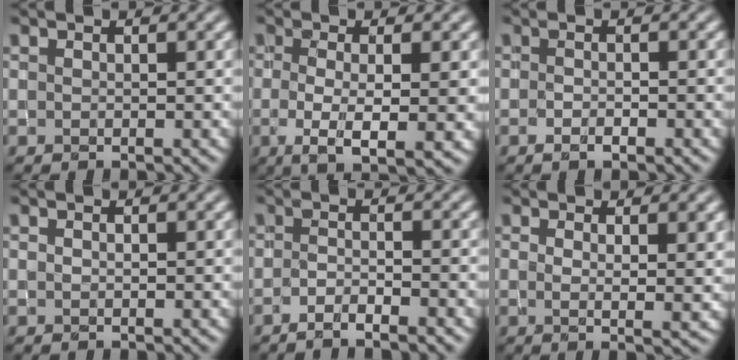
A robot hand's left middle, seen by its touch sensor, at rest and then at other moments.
{"total": 5.4, "force": [-1.0, 1.5, 5.1], "torque": [-0.085, -0.012, -0.015]}
{"total": 1.2, "force": [-0.7, 0.4, 0.9], "torque": [-0.013, 0.000, -0.011]}
{"total": 0.0}
{"total": 2.5, "force": [-1.9, 0.4, 1.7], "torque": [-0.031, 0.004, -0.039]}
{"total": 3.6, "force": [0.7, 1.0, 3.3], "torque": [-0.041, -0.003, 0.013]}